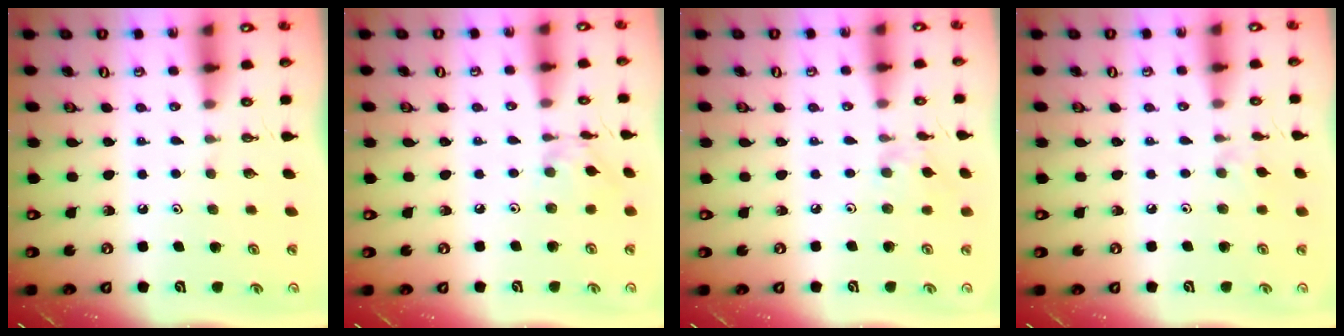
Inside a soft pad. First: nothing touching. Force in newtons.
{"total": 2.7, "press": 2.7, "slide": 0.2}
{"total": 3.0, "press": 2.9, "slide": 0.6}
{"total": 2.6, "press": 2.5, "slide": 0.5}